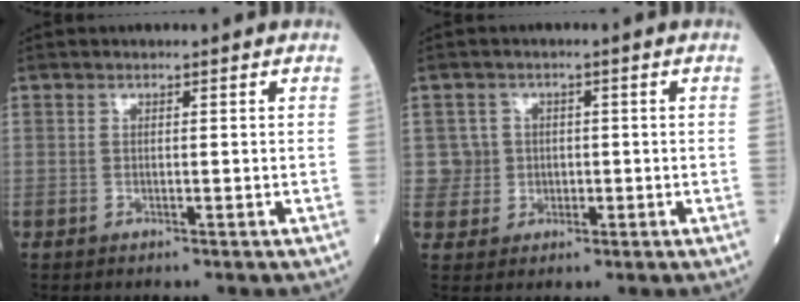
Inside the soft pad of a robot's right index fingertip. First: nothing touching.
{"total": 4.0, "force": [0.4, 3.9, -0.5], "torque": [0.029, 0.011, 0.007]}